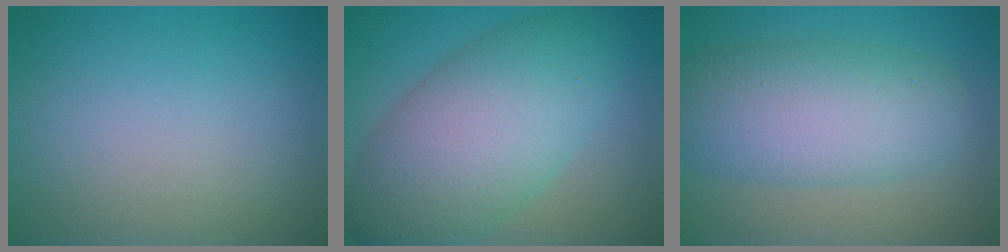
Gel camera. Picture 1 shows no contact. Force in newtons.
{"total": 9.6, "press": 9.6, "slide": 0.1}
{"total": 7.5, "press": 7.5, "slide": 0.1}